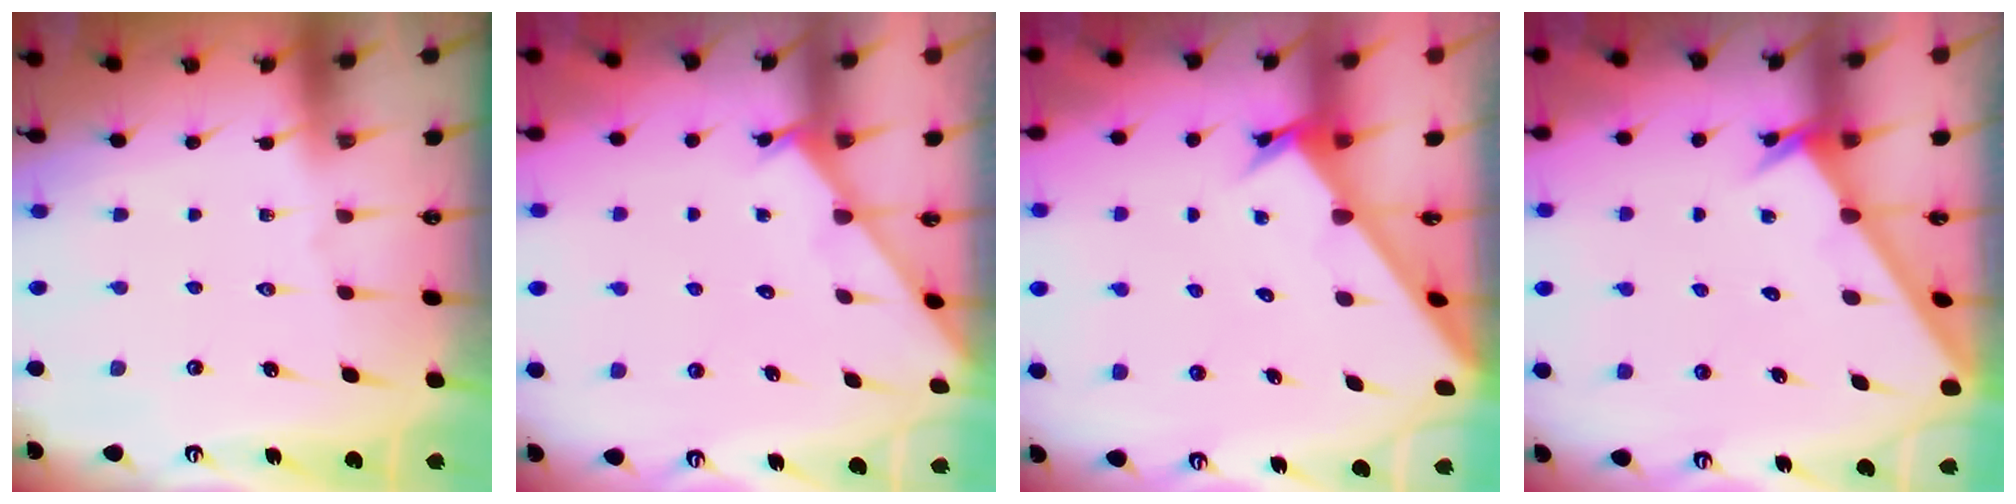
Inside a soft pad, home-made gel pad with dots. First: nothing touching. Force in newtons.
{"total": 1.1, "press": 1.1, "slide": 0.1}
{"total": 2.6, "press": 2.6, "slide": 0.3}
{"total": 2.6, "press": 2.6, "slide": 0.1}